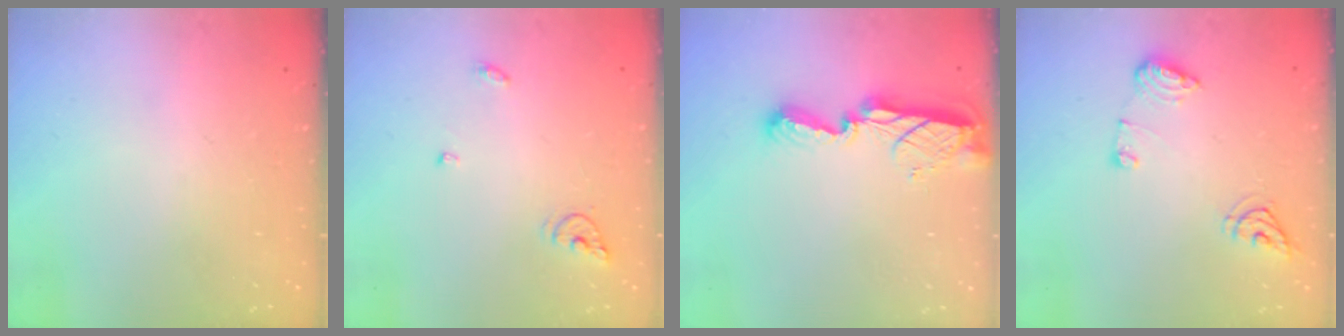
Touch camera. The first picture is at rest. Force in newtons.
{"total": 5.8, "press": 5.8, "slide": 0.4}
{"total": 8.9, "press": 8.9, "slide": 0.5}
{"total": 8.6, "press": 8.5, "slide": 0.1}